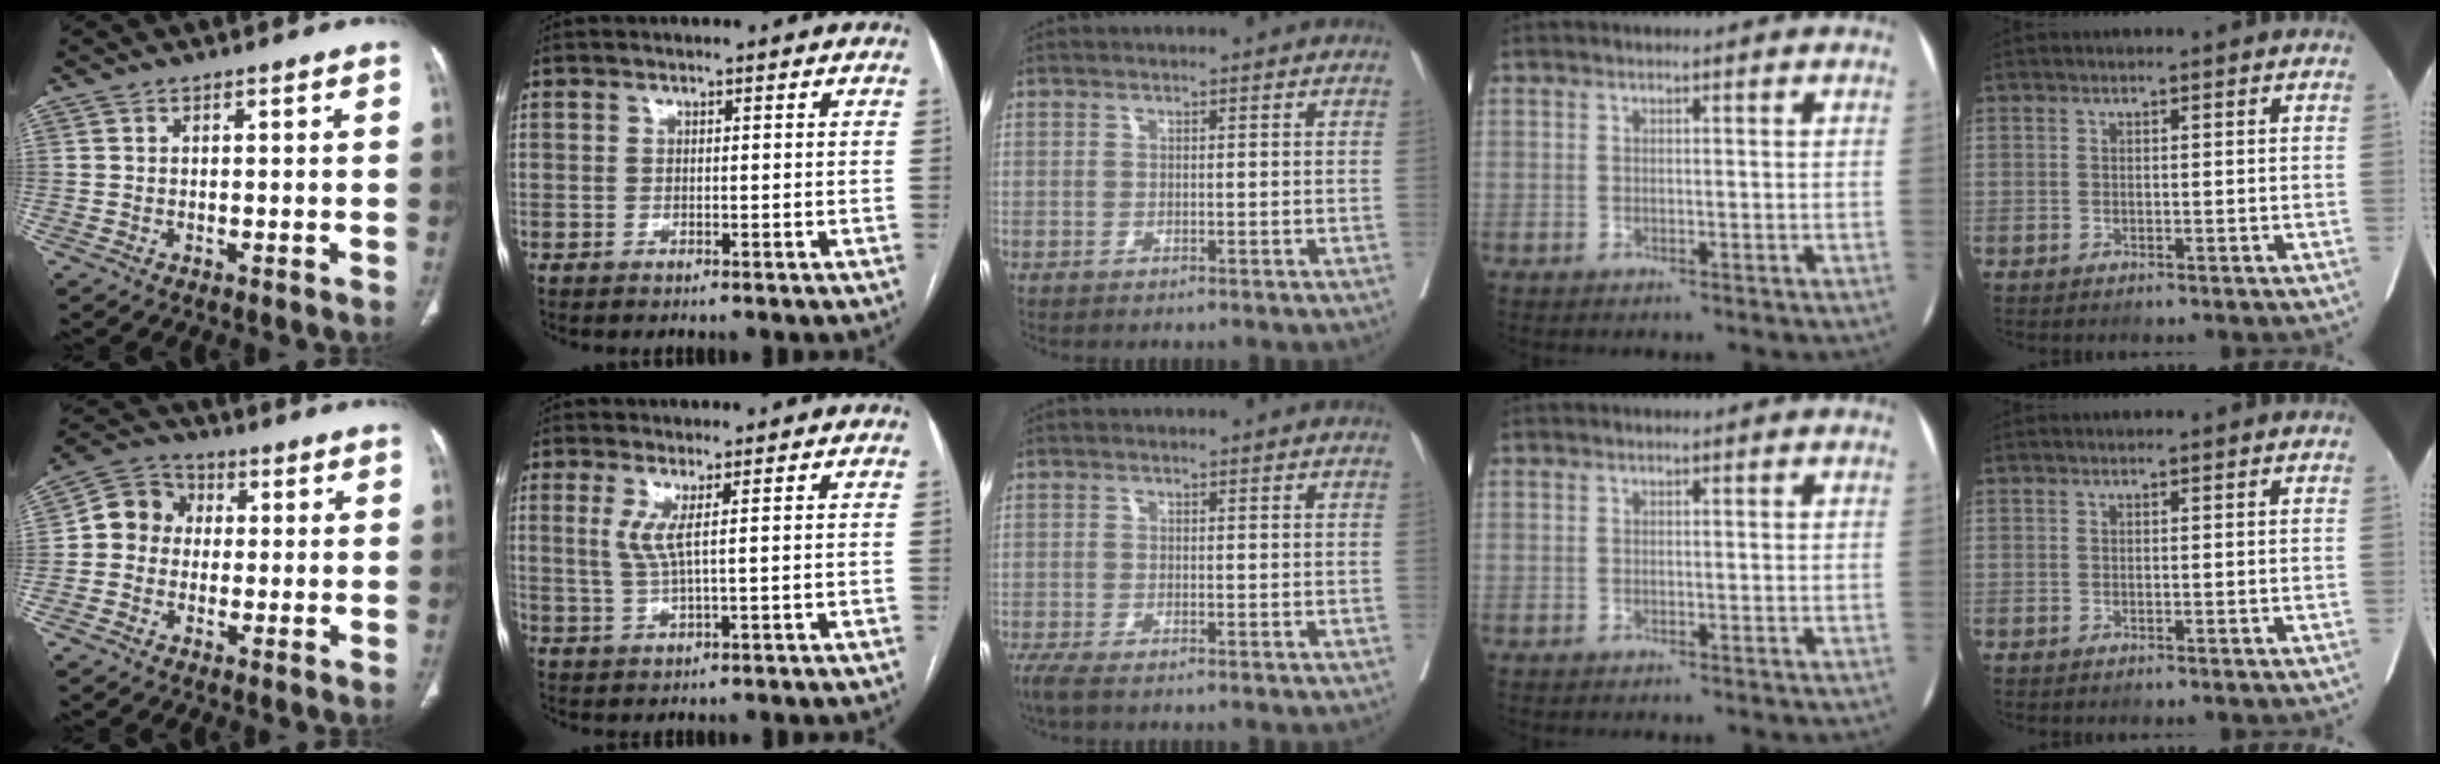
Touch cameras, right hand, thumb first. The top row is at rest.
{"thumb": {"total": 8.3, "force": [0.1, 7.5, 3.7], "torque": [-0.039, 0.028, -0.016]}, "index": {"total": 3.4, "force": [1.1, -0.3, 3.2], "torque": [-0.073, -0.001, 0.027]}, "middle": {"total": 2.8, "force": [-2.2, 0.4, 1.7], "torque": [-0.036, -0.012, -0.041]}}